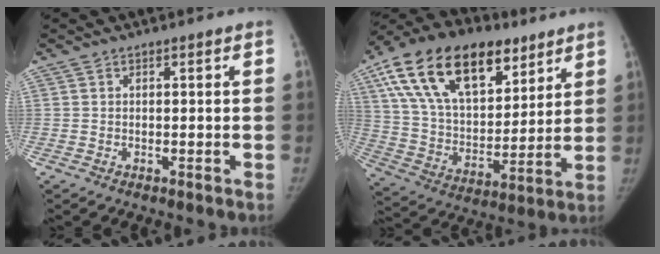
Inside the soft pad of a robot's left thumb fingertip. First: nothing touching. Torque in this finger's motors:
{"motor_torque": [1.46, 1.12, 2.29, -0.48, 0.75]}